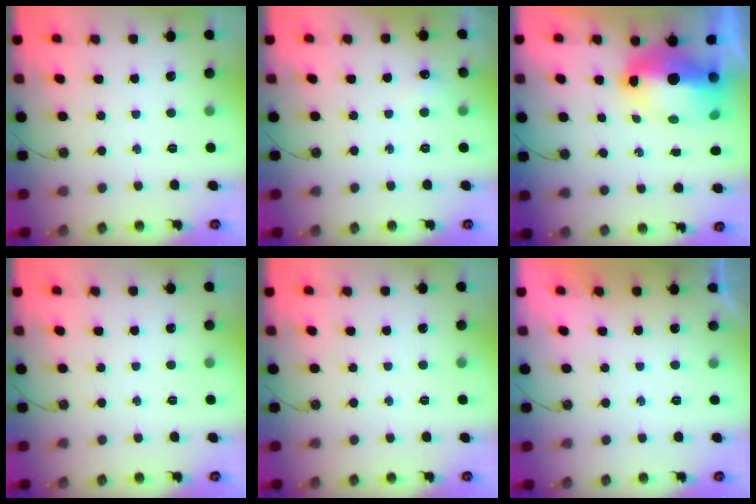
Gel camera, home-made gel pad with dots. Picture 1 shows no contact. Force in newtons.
{"total": 4.5, "press": 4.5, "slide": 0.6}
{"total": 12.2, "press": 12.1, "slide": 1.6}
{"total": 0.0}
{"total": 0.0}
{"total": 0.0}